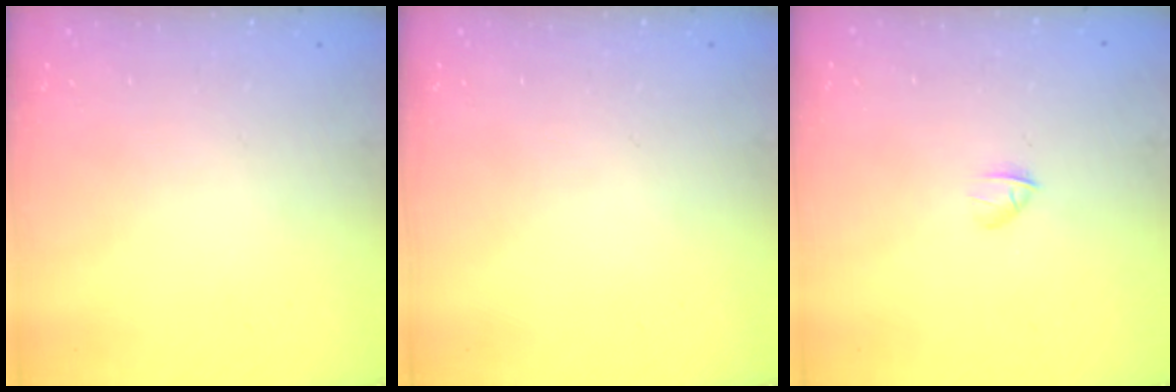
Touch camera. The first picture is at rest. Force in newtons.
{"total": 0.0}
{"total": 1.7, "press": 1.6, "slide": 0.5}